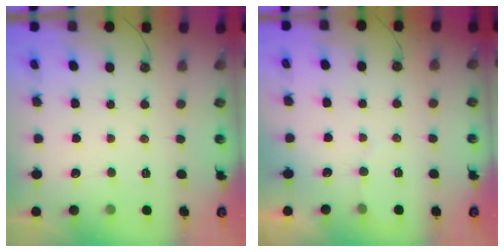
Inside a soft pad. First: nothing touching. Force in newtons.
{"total": 1.7, "press": 1.7, "slide": 0.2}